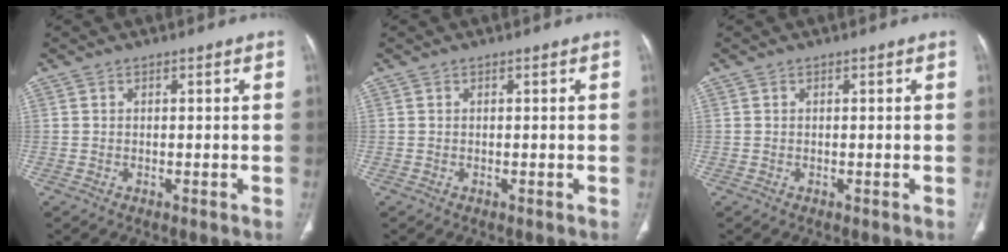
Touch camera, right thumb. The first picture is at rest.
{"total": 0.0}
{"total": 0.0}